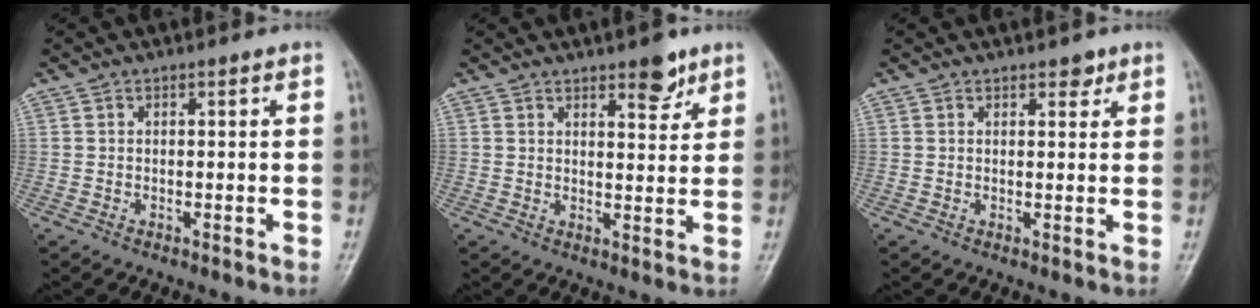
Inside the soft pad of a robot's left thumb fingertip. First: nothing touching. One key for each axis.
{"total": 5.1, "fx": 3.5, "fy": 1.9, "fz": 3.2, "tx": -0.027, "ty": -0.024, "tz": 0.049}
{"total": 2.0, "fx": 1.5, "fy": 1.0, "fz": 0.9, "tx": 0.002, "ty": -0.008, "tz": 0.017}